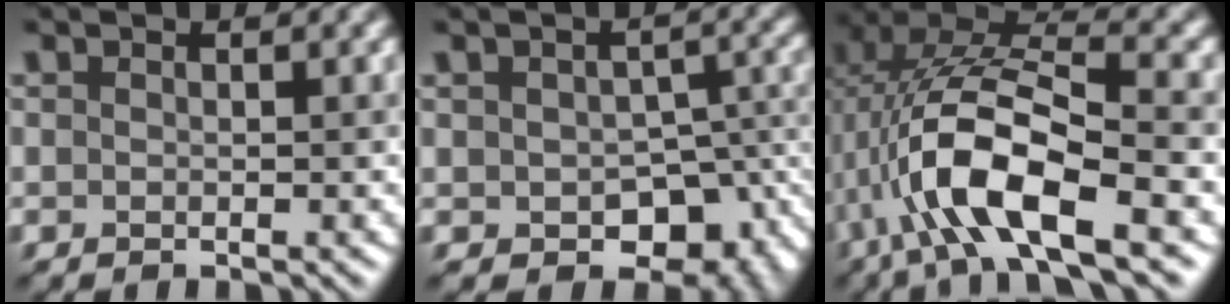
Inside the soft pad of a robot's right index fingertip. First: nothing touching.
{"total": 8.5, "force": [-3.0, 5.5, 5.7], "torque": [-0.063, -0.021, -0.029]}
{"total": 10.5, "force": [-2.6, 4.2, 9.3], "torque": [-0.197, 0.007, -0.050]}